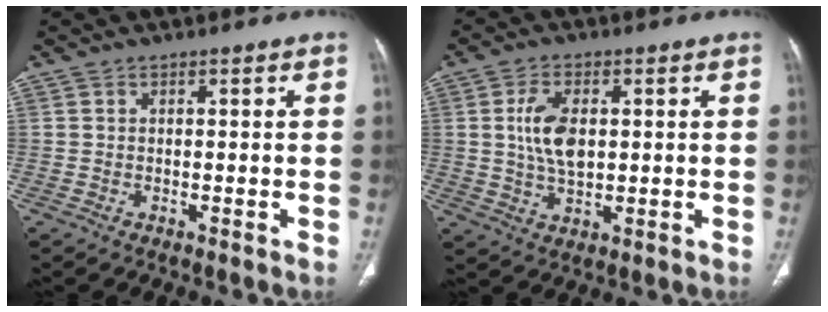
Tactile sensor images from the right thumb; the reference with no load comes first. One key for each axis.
{"total": 8.1, "fx": 1.2, "fy": 4.6, "fz": 6.6, "tx": -0.119, "ty": -0.002, "tz": 0.025}